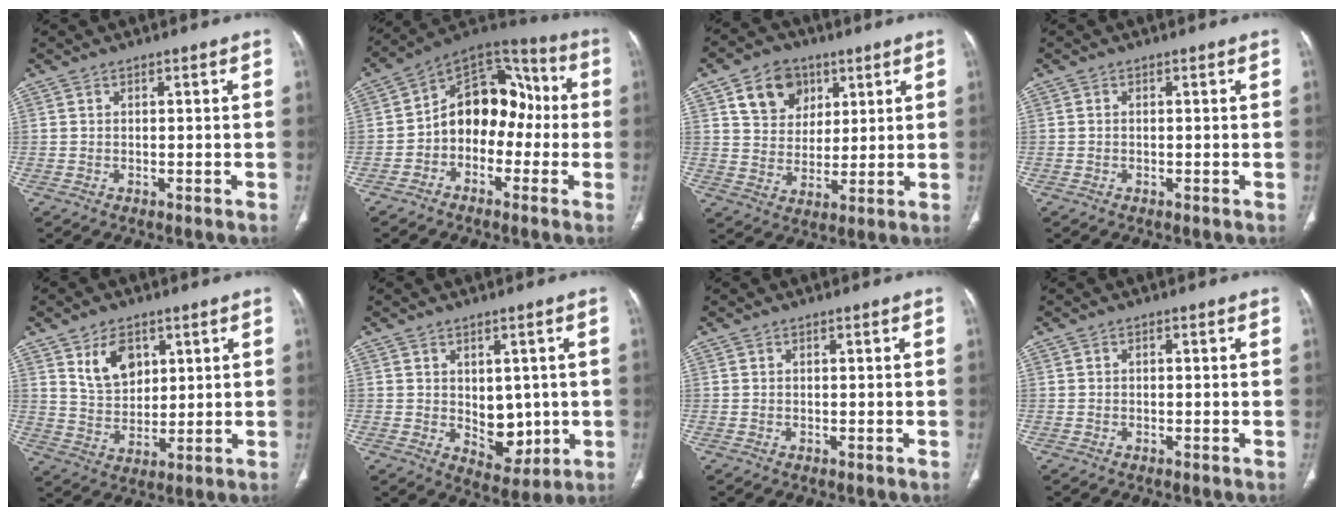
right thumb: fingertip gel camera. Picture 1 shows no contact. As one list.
[{"total": 14.2, "force": [-1.9, 10.4, 9.6], "torque": [-0.096, 0.055, -0.049]}, {"total": 10.8, "force": [4.9, 8.4, 4.6], "torque": [-0.045, -0.015, 0.089]}, {"total": 0.0}, {"total": 8.5, "force": [4.0, 5.6, 4.9], "torque": [-0.064, -0.025, 0.081]}, {"total": 7.6, "force": [-0.1, 5.2, 5.5], "torque": [-0.042, -0.016, 0.018]}, {"total": 0.0}, {"total": 0.0}]